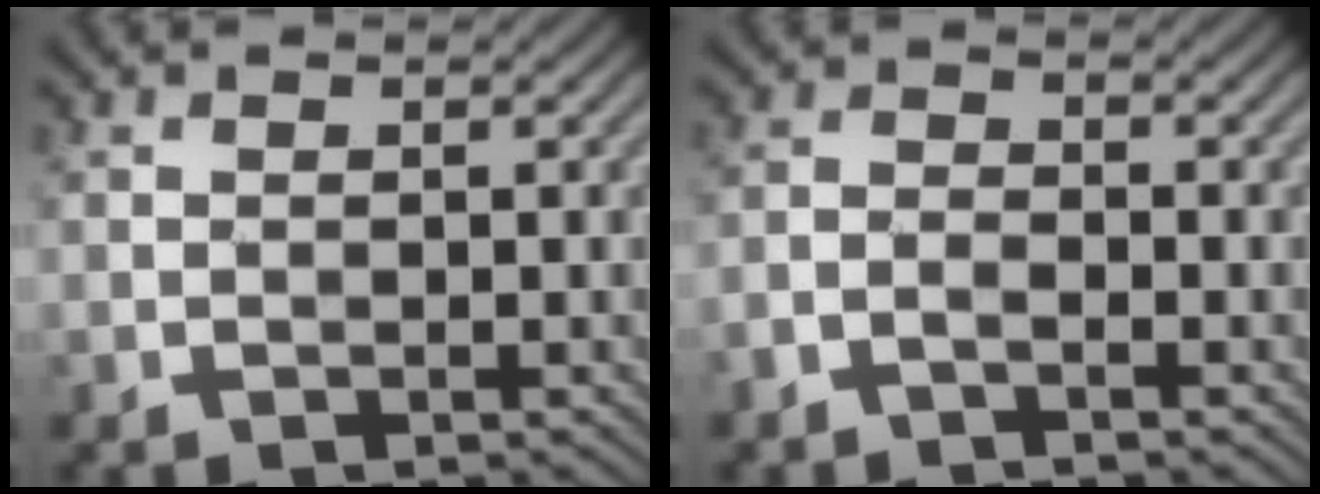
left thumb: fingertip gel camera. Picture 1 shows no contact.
{"total": 2.0, "force": [-1.7, 0.5, 1.0], "torque": [-0.022, 0.001, -0.040]}